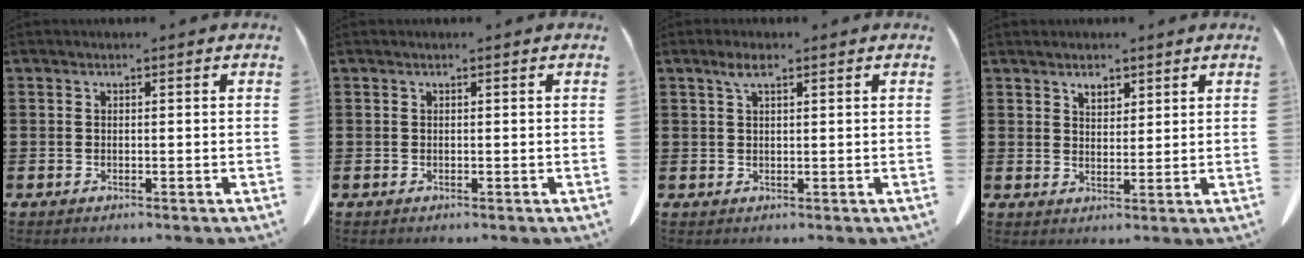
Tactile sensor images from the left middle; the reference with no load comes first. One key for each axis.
{"total": 0.0}
{"total": 2.4, "fx": 1.2, "fy": 0.7, "fz": 2.0, "tx": -0.043, "ty": 0.003, "tz": 0.021}
{"total": 2.7, "fx": 2.1, "fy": 1.3, "fz": 1.1, "tx": -0.018, "ty": -0.001, "tz": 0.038}